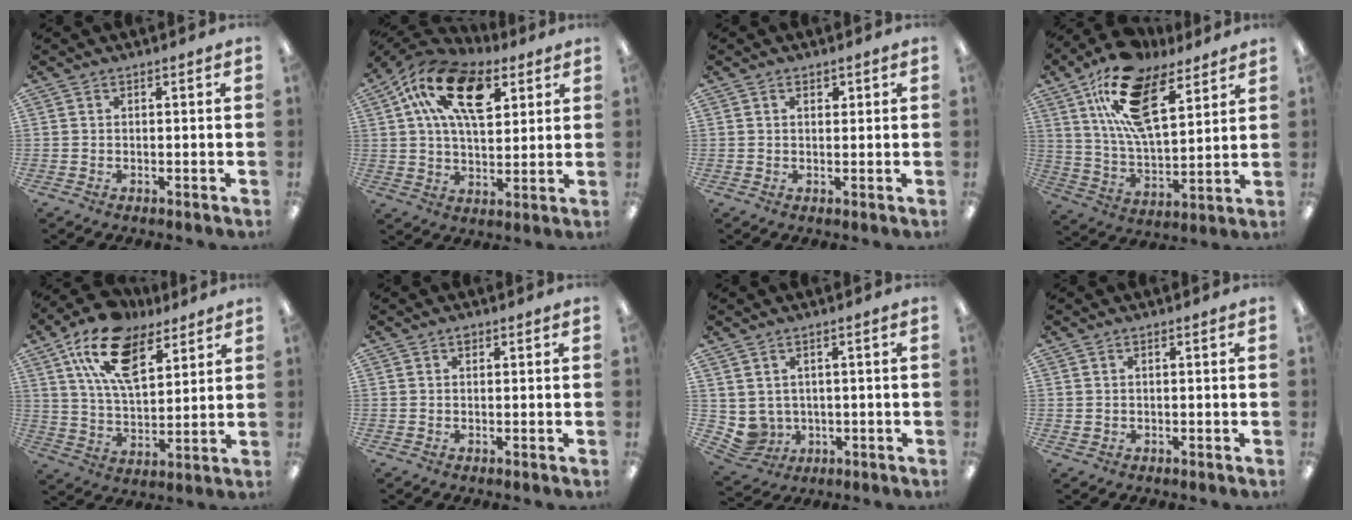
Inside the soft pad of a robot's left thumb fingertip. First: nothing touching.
{"total": 19.1, "force": [8.3, 10.6, 13.5], "torque": [-0.226, -0.008, 0.148]}
{"total": 1.8, "force": [0.9, 1.1, 1.2], "torque": [-0.017, 0.001, 0.013]}
{"total": 20.4, "force": [12.1, 9.1, 13.6], "torque": [-0.247, -0.048, 0.211]}
{"total": 16.8, "force": [10.0, 8.6, 10.4], "torque": [-0.190, -0.028, 0.180]}
{"total": 0.9, "force": [0.5, 0.6, 0.5], "torque": [-0.003, 0.001, 0.007]}
{"total": 4.6, "force": [1.2, 4.2, 1.3], "torque": [-0.050, -0.004, 0.026]}
{"total": 0.6, "force": [0.3, 0.4, 0.3], "torque": [-0.008, 0.004, 0.005]}